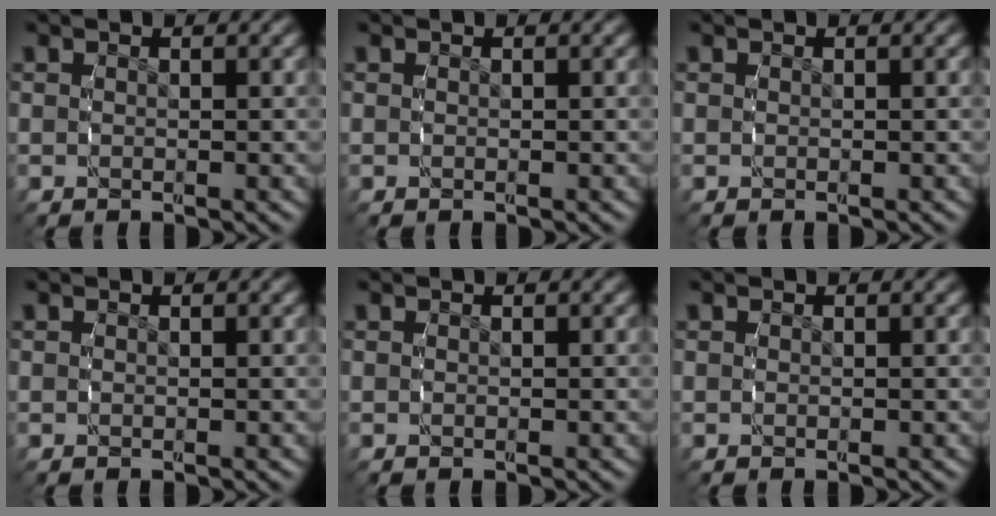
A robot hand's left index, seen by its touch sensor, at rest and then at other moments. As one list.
[{"total": 0.0}, {"total": 0.0}, {"total": 0.0}, {"total": 0.0}, {"total": 0.0}]